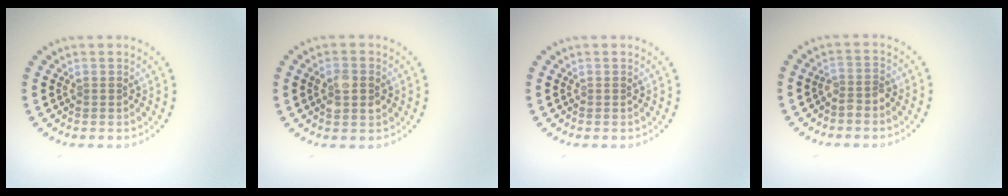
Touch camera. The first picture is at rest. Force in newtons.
{"total": 2.5, "press": 2.5, "slide": 0.2}
{"total": 0.0}
{"total": 1.6, "press": 1.3, "slide": 0.9}